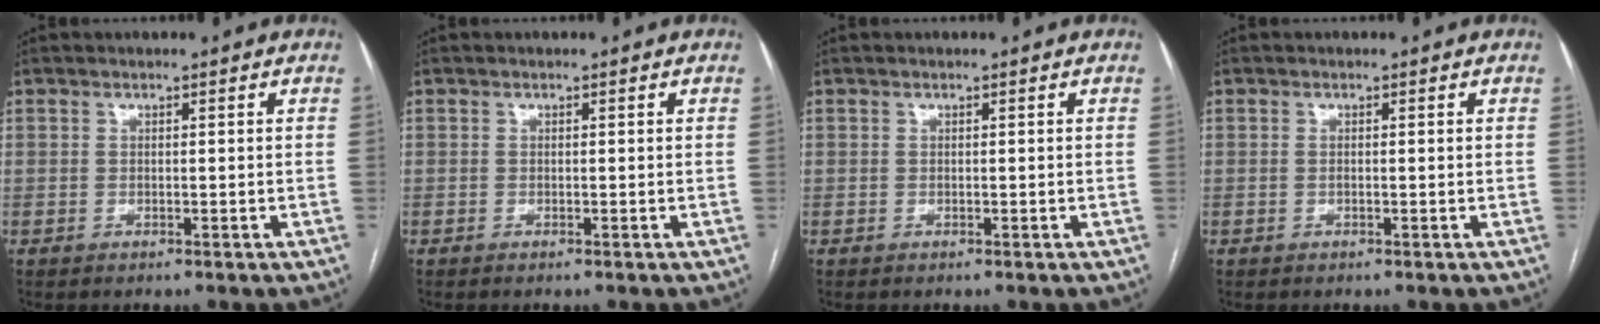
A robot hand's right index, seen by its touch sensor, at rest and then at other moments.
{"total": 0.0}
{"total": 0.0}
{"total": 0.5, "force": [0.1, 0.1, 0.5], "torque": [-0.010, 0.002, 0.004]}